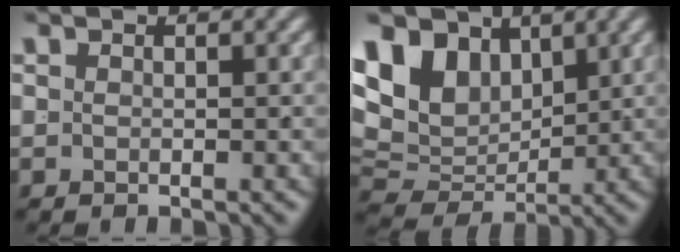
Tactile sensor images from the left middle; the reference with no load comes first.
{"total": 11.0, "force": [1.9, 8.7, 6.6], "torque": [-0.135, -0.030, 0.044]}